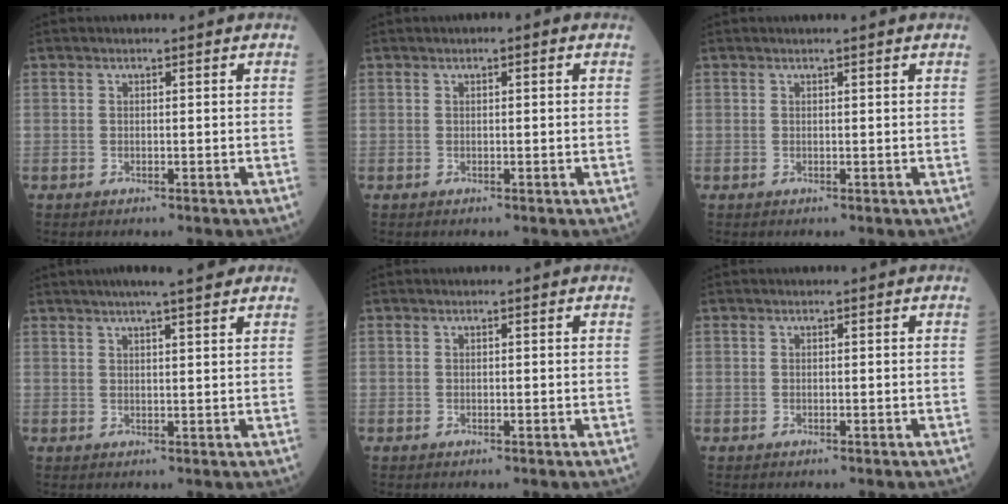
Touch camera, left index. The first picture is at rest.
{"total": 1.2, "force": [0.6, 0.4, 1.0], "torque": [-0.016, 0.008, 0.005]}
{"total": 1.6, "force": [1.3, -0.4, 0.8], "torque": [-0.020, 0.006, 0.025]}
{"total": 8.7, "force": [7.0, 0.7, 5.2], "torque": [-0.073, 0.025, 0.091]}
{"total": 0.0}
{"total": 0.0}